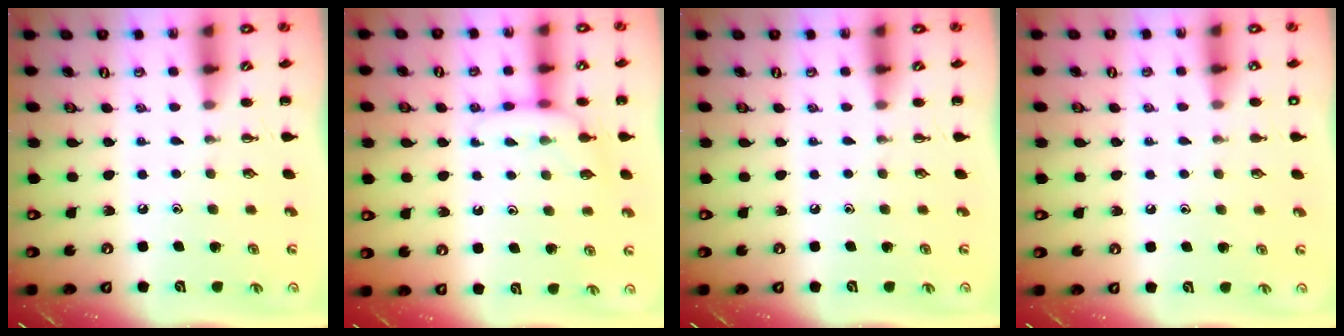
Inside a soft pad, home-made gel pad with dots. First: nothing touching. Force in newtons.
{"total": 8.0, "press": 7.8, "slide": 1.5}
{"total": 0.0}
{"total": 1.1, "press": 1.1, "slide": 0.2}